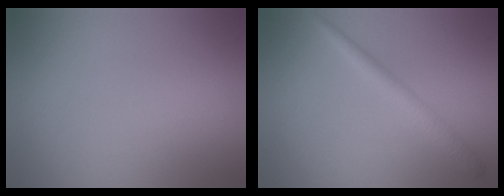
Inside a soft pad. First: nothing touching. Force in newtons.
{"total": 2.2, "press": 2.2, "slide": 0.1}